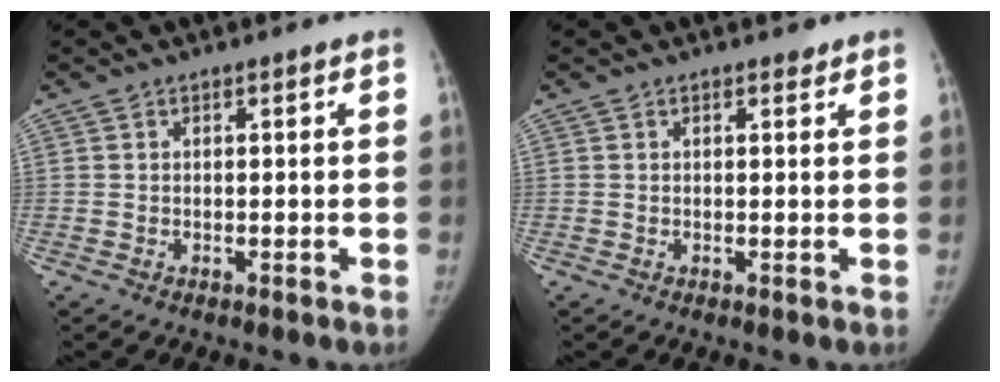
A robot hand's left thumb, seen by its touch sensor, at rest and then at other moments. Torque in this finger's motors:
{"motor_torque": [2.13, 1.66, 0.02, 0.09, 0.10]}